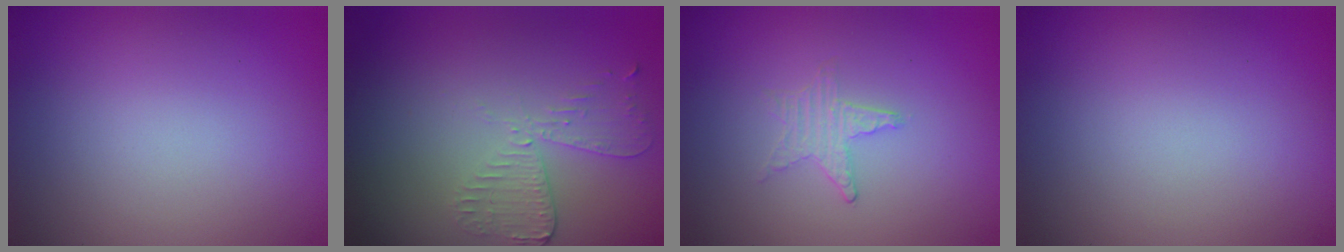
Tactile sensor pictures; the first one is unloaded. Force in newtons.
{"total": 2.7, "press": 2.4, "slide": 1.2}
{"total": 0.5, "press": 0.5, "slide": 0.1}
{"total": 0.0}